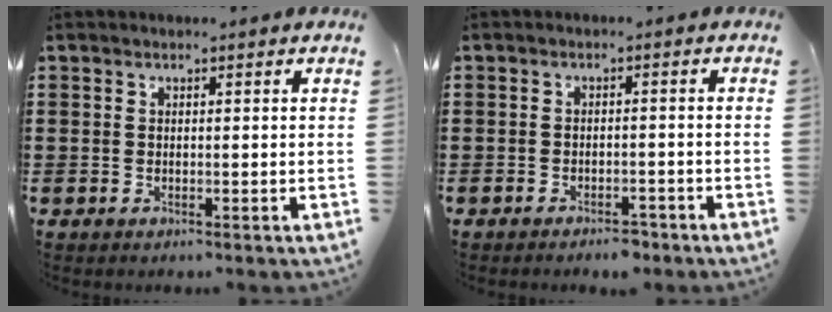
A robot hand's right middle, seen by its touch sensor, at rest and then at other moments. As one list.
[{"total": 2.0, "force": [-2.0, 0.3, 0.2], "torque": [-0.010, 0.001, -0.041]}]